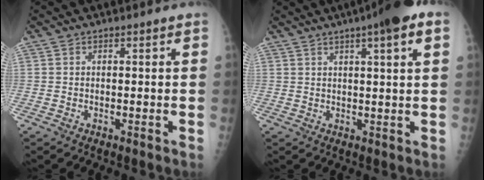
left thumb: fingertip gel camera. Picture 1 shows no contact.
{"total": 9.1, "force": [4.9, 1.5, 7.5], "torque": [-0.103, 0.008, 0.065]}